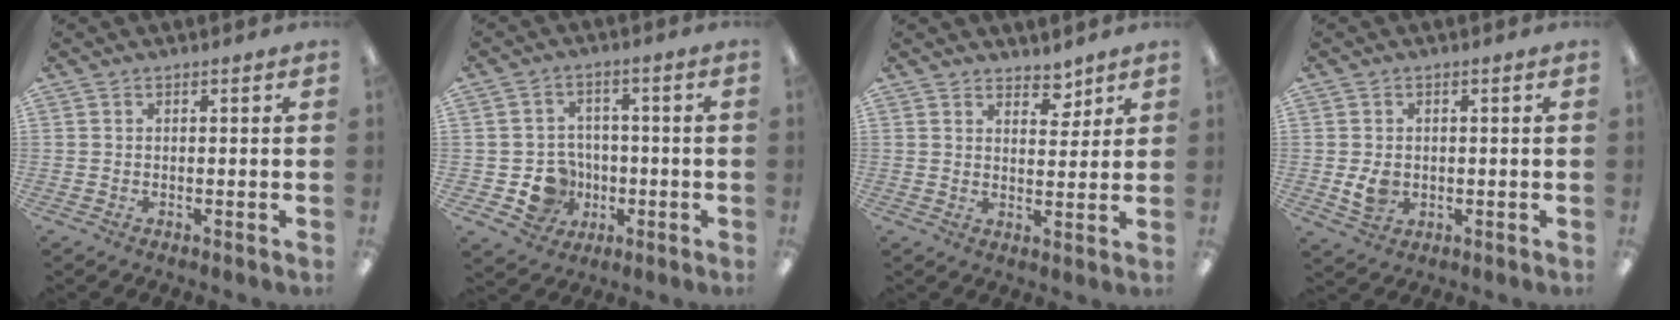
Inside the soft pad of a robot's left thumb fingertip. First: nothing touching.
{"total": 8.7, "force": [-2.2, 7.9, 2.8], "torque": [-0.069, 0.013, -0.033]}
{"total": 4.5, "force": [3.9, 2.1, 1.0], "torque": [0.002, -0.026, 0.066]}
{"total": 4.5, "force": [-0.1, 3.6, 2.7], "torque": [-0.039, -0.001, -0.003]}